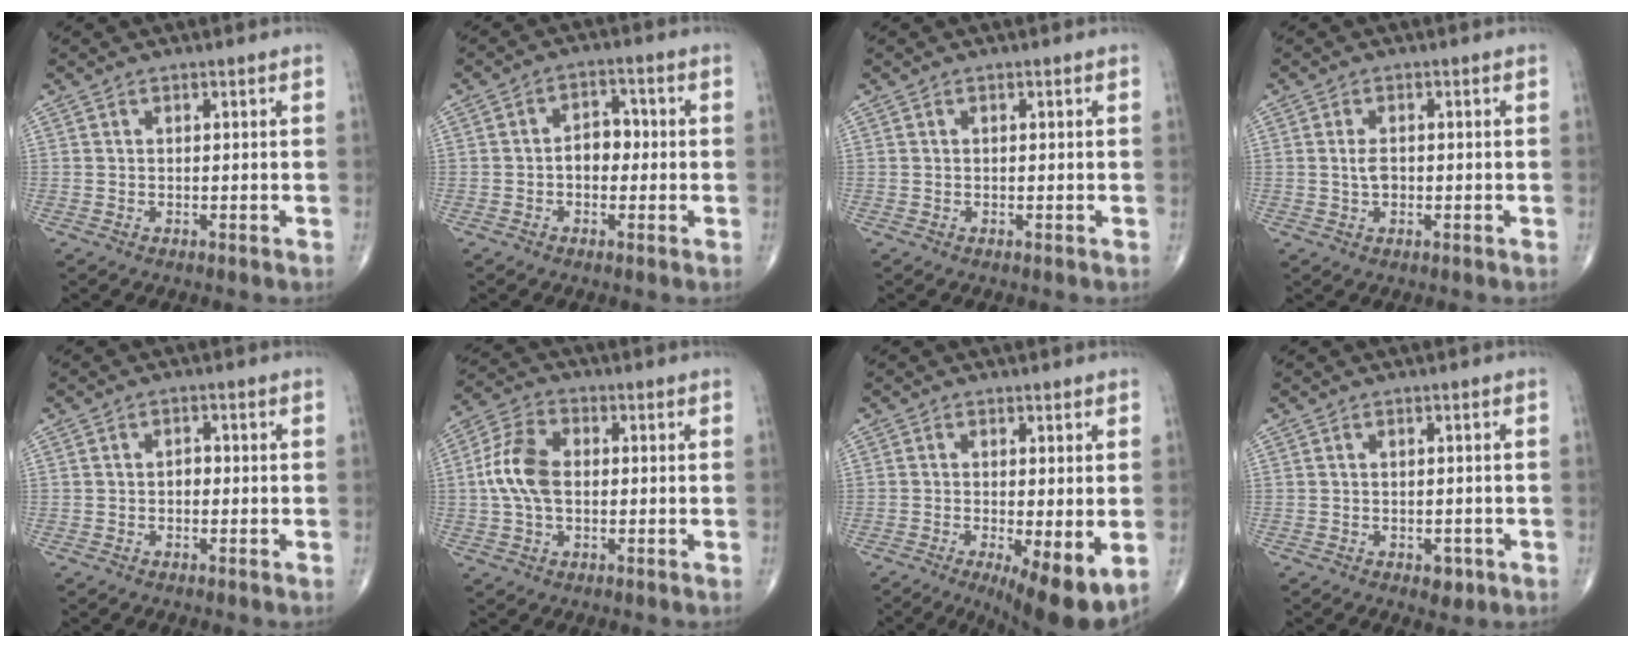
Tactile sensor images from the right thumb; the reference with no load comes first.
{"total": 4.9, "force": [-0.6, 3.5, 3.4], "torque": [-0.034, 0.020, -0.018]}
{"total": 0.0}
{"total": 2.5, "force": [0.0, 1.5, 2.0], "torque": [-0.036, 0.001, 0.000]}
{"total": 1.6, "force": [-0.4, 1.1, 1.0], "torque": [-0.007, 0.005, -0.010]}
{"total": 9.4, "force": [0.1, 5.8, 7.4], "torque": [-0.153, 0.021, -0.004]}
{"total": 10.8, "force": [-3.2, 3.2, 9.8], "torque": [-0.148, -0.021, -0.044]}
{"total": 2.5, "force": [-1.1, 1.6, 1.6], "torque": [-0.010, 0.001, -0.010]}